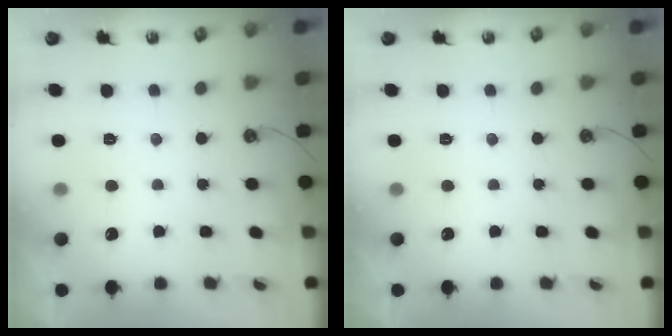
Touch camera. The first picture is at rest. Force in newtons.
{"total": 0.0}